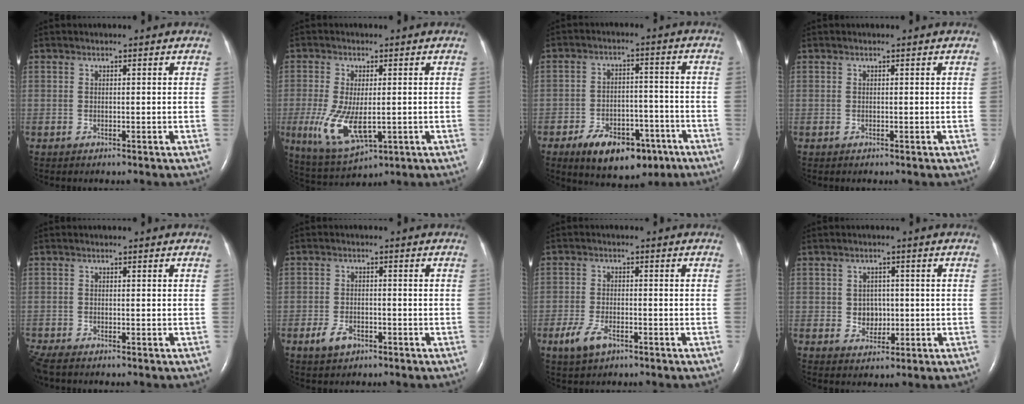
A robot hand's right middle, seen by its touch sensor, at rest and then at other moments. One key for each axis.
{"total": 9.4, "fx": -1.8, "fy": 3.8, "fz": 8.5, "tx": -0.174, "ty": -0.026, "tz": -0.020}
{"total": 12.4, "fx": -7.5, "fy": 6.4, "fz": 7.5, "tx": -0.106, "ty": 0.009, "tz": -0.109}
{"total": 0.0}
{"total": 3.0, "fx": -2.6, "fy": 0.7, "fz": 1.3, "tx": -0.035, "ty": -0.012, "tz": -0.048}
{"total": 3.6, "fx": -2.1, "fy": 2.1, "fz": 2.2, "tx": -0.048, "ty": -0.001, "tz": -0.032}
{"total": 4.8, "fx": -2.7, "fy": 2.1, "fz": 3.3, "tx": -0.078, "ty": -0.005, "tz": -0.048}
{"total": 3.4, "fx": -0.1, "fy": 2.9, "fz": 1.7, "tx": -0.024, "ty": 0.009, "tz": 0.005}